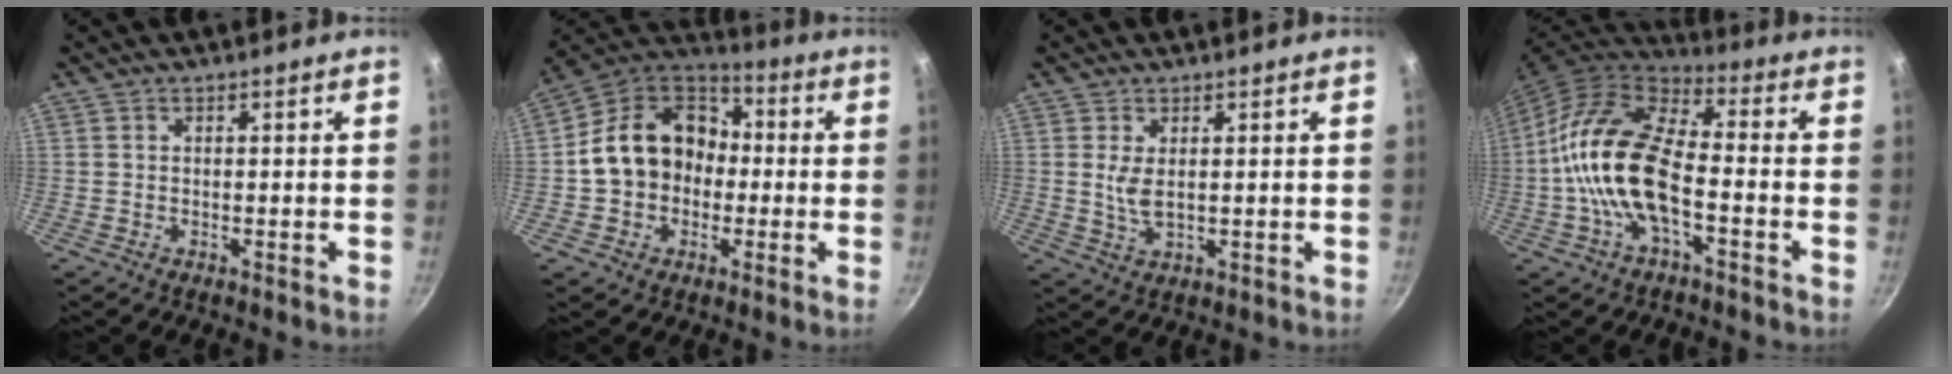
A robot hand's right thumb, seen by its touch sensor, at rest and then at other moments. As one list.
[{"total": 16.7, "force": [-0.7, 13.6, 9.7], "torque": [-0.133, 0.047, -0.024]}, {"total": 3.9, "force": [0.7, 1.8, 3.3], "torque": [-0.066, -0.010, 0.019]}, {"total": 17.0, "force": [-3.4, 8.1, 14.5], "torque": [-0.262, 0.038, -0.078]}]